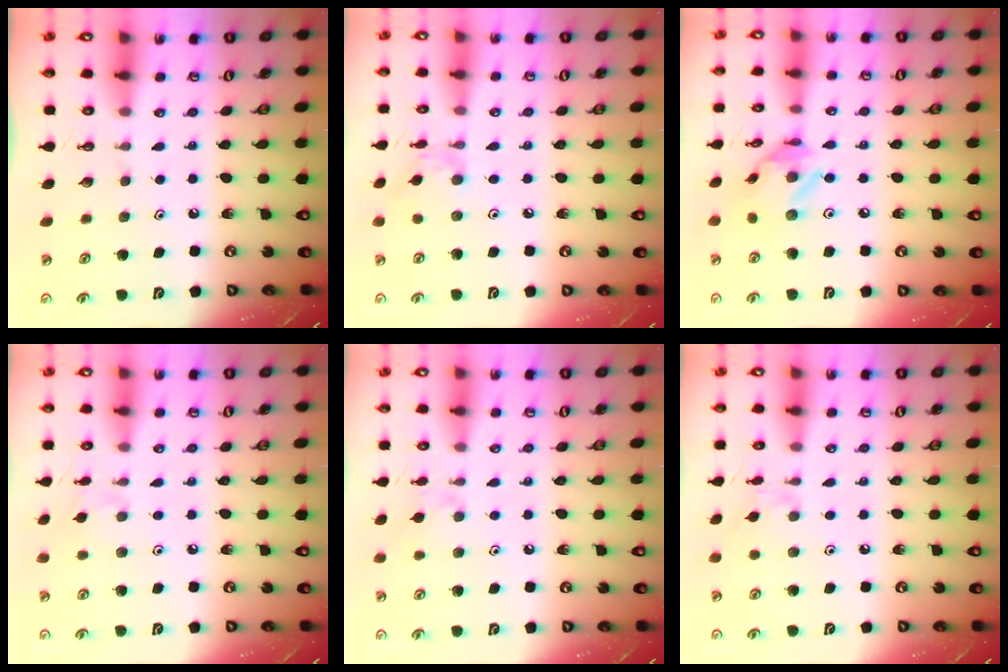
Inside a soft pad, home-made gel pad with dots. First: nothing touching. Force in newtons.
{"total": 2.9, "press": 2.9, "slide": 0.2}
{"total": 10.3, "press": 10.3, "slide": 0.8}
{"total": 2.9, "press": 2.8, "slide": 0.6}
{"total": 8.0, "press": 7.9, "slide": 0.9}
{"total": 1.2, "press": 1.1, "slide": 0.4}